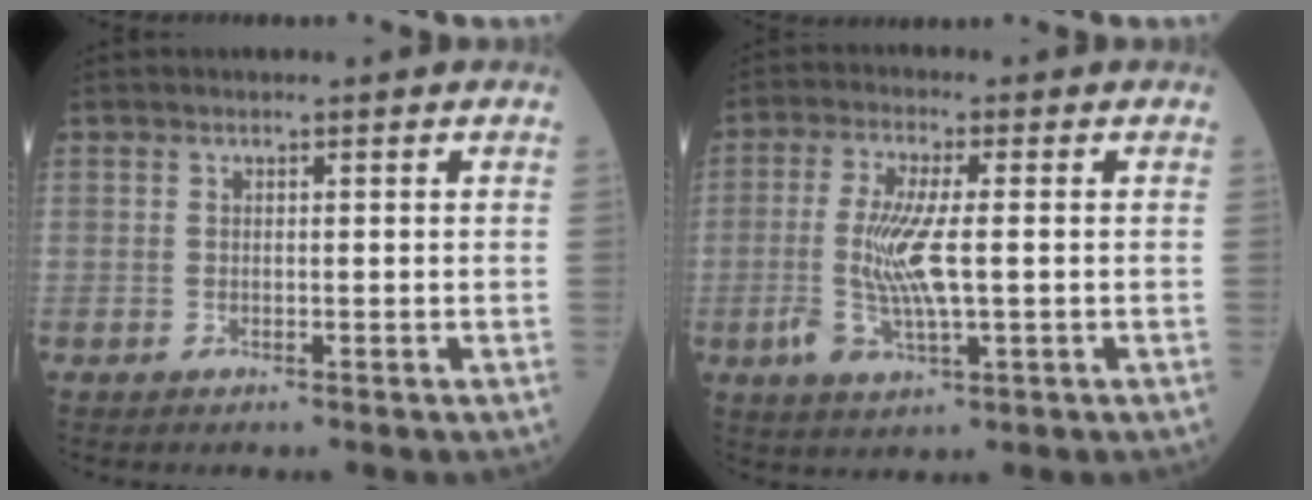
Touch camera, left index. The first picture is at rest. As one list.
[{"total": 8.3, "force": [-0.9, 1.9, 8.0], "torque": [-0.177, -0.008, -0.015]}]